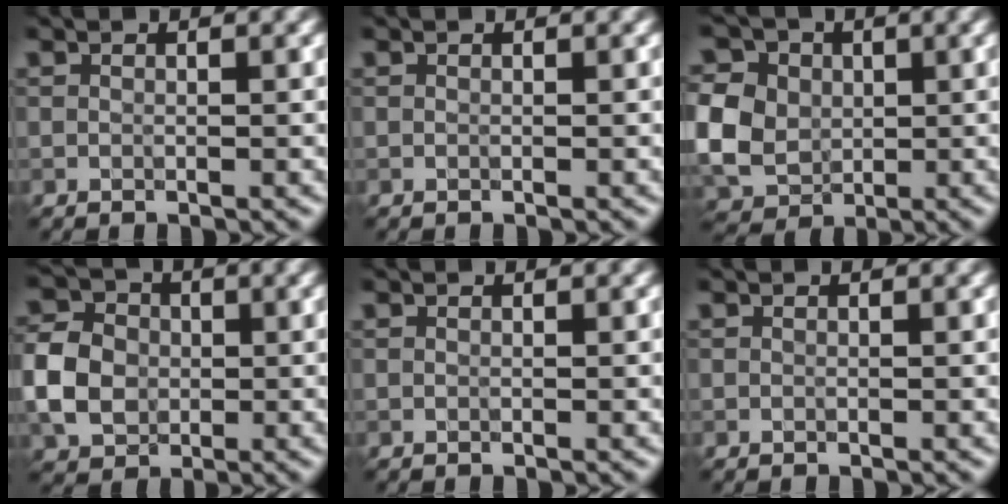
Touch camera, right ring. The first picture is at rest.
{"total": 0.0}
{"total": 8.7, "force": [0.9, 7.4, 4.6], "torque": [-0.111, 0.020, 0.001]}
{"total": 5.7, "force": [-0.6, 4.8, 3.1], "torque": [-0.069, 0.006, -0.022]}
{"total": 0.0}
{"total": 0.0}